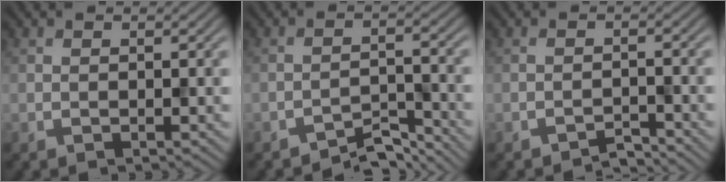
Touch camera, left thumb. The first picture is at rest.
{"total": 4.2, "force": [-3.8, 0.8, 1.4], "torque": [-0.021, 0.005, -0.069]}
{"total": 1.8, "force": [-1.8, 0.2, 0.5], "torque": [-0.003, 0.004, -0.036]}